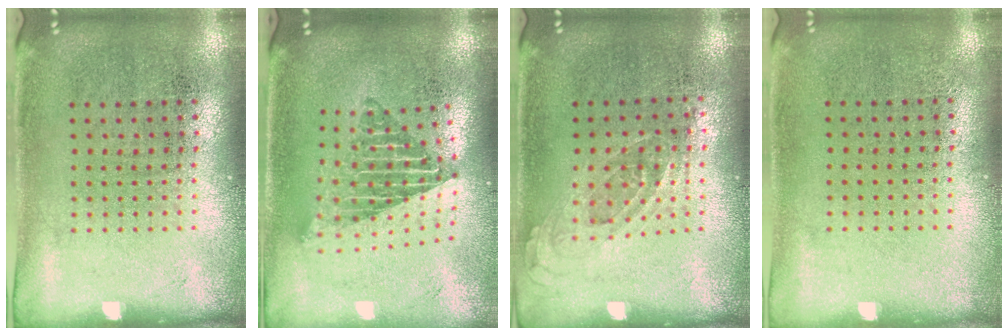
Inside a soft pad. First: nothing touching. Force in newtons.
{"total": 2.0, "press": 1.6, "slide": 1.3}
{"total": 0.8, "press": 0.7, "slide": 0.4}
{"total": 0.0}